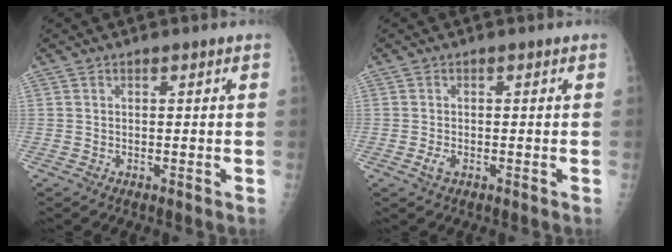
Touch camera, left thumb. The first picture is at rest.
{"total": 1.8, "force": [-0.7, 1.0, 1.3], "torque": [-0.026, -0.001, -0.014]}